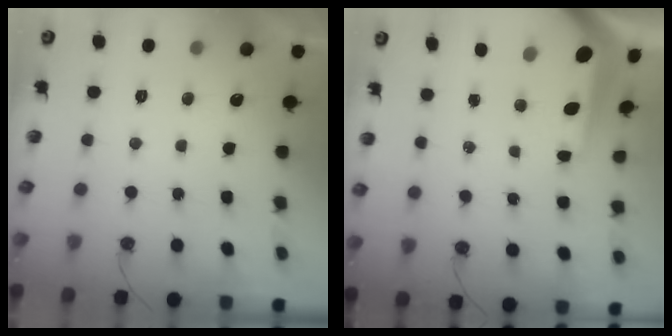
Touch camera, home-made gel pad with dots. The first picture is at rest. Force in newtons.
{"total": 8.9, "press": 8.9, "slide": 0.9}